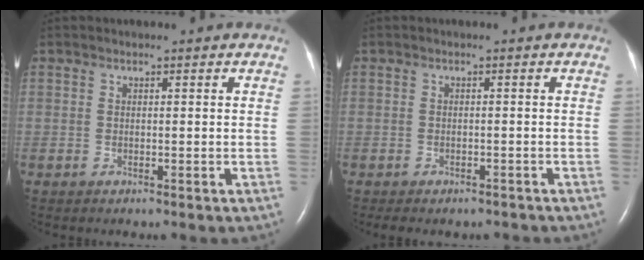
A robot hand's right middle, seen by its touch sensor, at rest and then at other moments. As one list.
[{"total": 5.6, "force": [-4.8, 2.2, 1.8], "torque": [-0.020, 0.002, -0.055]}]